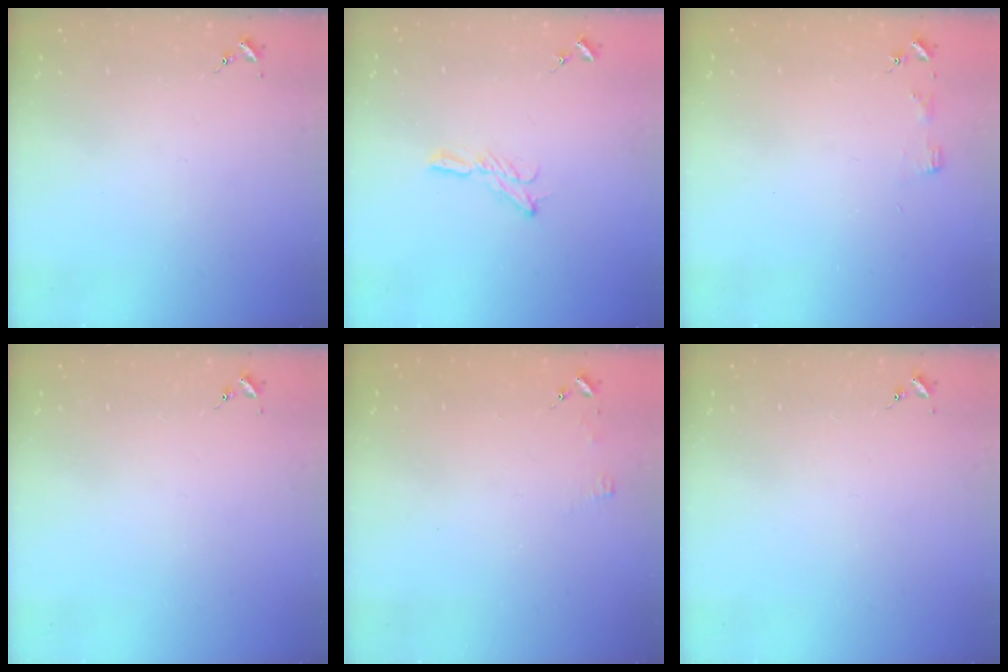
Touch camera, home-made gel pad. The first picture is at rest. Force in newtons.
{"total": 6.4, "press": 6.4, "slide": 0.4}
{"total": 3.4, "press": 3.3, "slide": 0.4}
{"total": 0.0}
{"total": 3.4, "press": 3.3, "slide": 0.3}
{"total": 0.0}